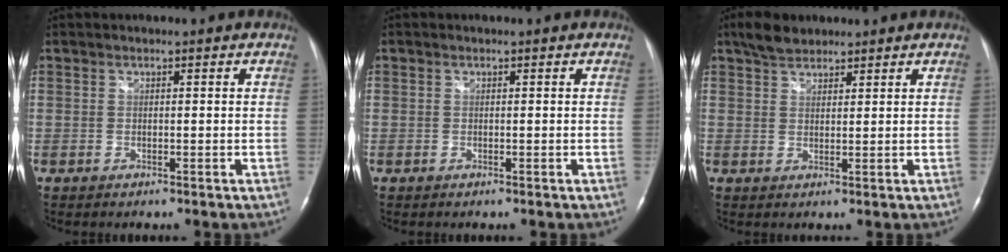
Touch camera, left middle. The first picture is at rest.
{"total": 0.0}
{"total": 3.8, "force": [3.2, 1.7, 1.3], "torque": [-0.032, 0.011, 0.059]}